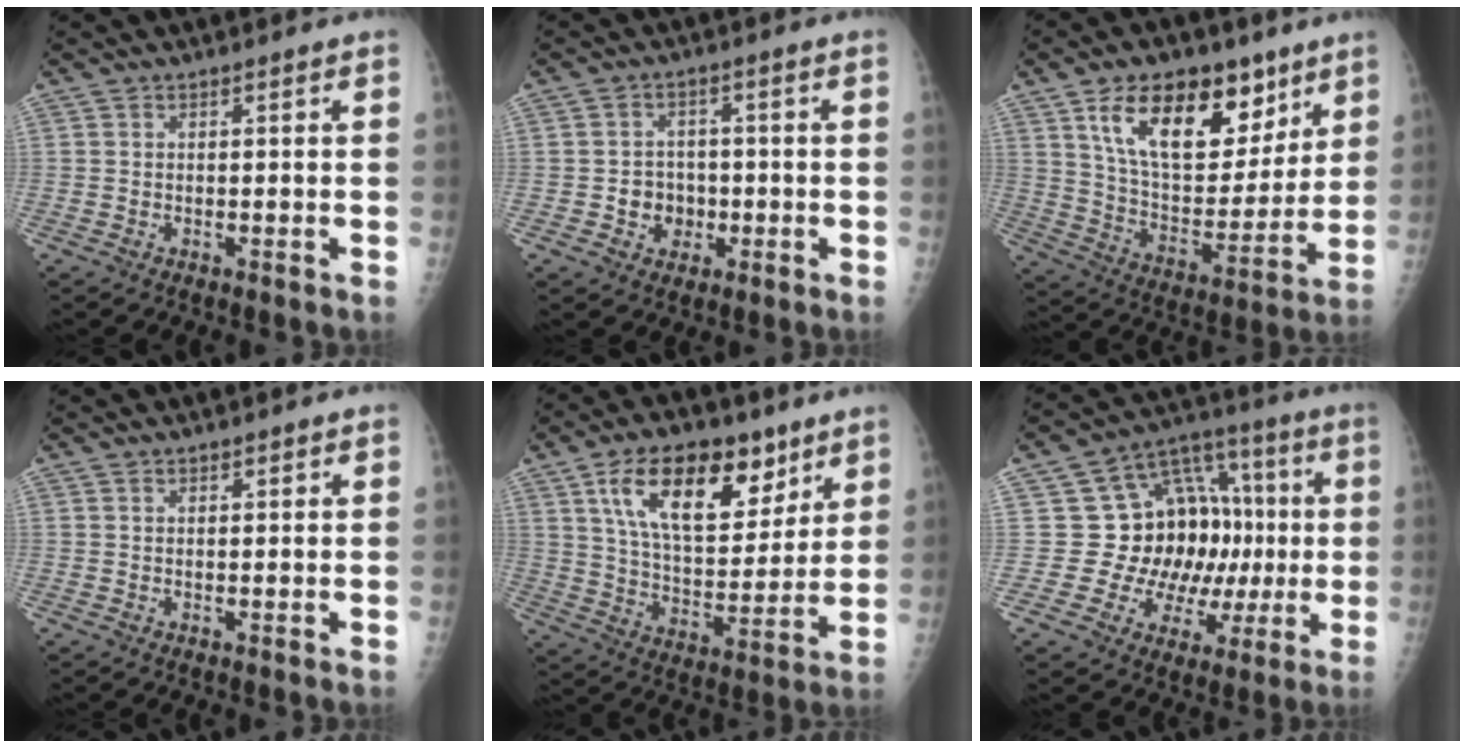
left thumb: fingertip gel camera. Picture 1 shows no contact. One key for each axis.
{"total": 5.3, "fx": -1.1, "fy": 4.7, "fz": 2.2, "tx": -0.005, "ty": 0.011, "tz": -0.018}
{"total": 21.4, "fx": 11.5, "fy": 11.7, "fz": 13.8, "tx": -0.176, "ty": -0.047, "tz": 0.200}
{"total": 1.1, "fx": 0.7, "fy": 0.6, "fz": 0.6, "tx": -0.004, "ty": -0.002, "tz": 0.009}
{"total": 19.8, "fx": 10.2, "fy": 10.2, "fz": 13.5, "tx": -0.177, "ty": -0.043, "tz": 0.179}
{"total": 18.1, "fx": 0.5, "fy": 14.4, "fz": 11.0, "tx": -0.081, "ty": 0.037, "tz": 0.024}